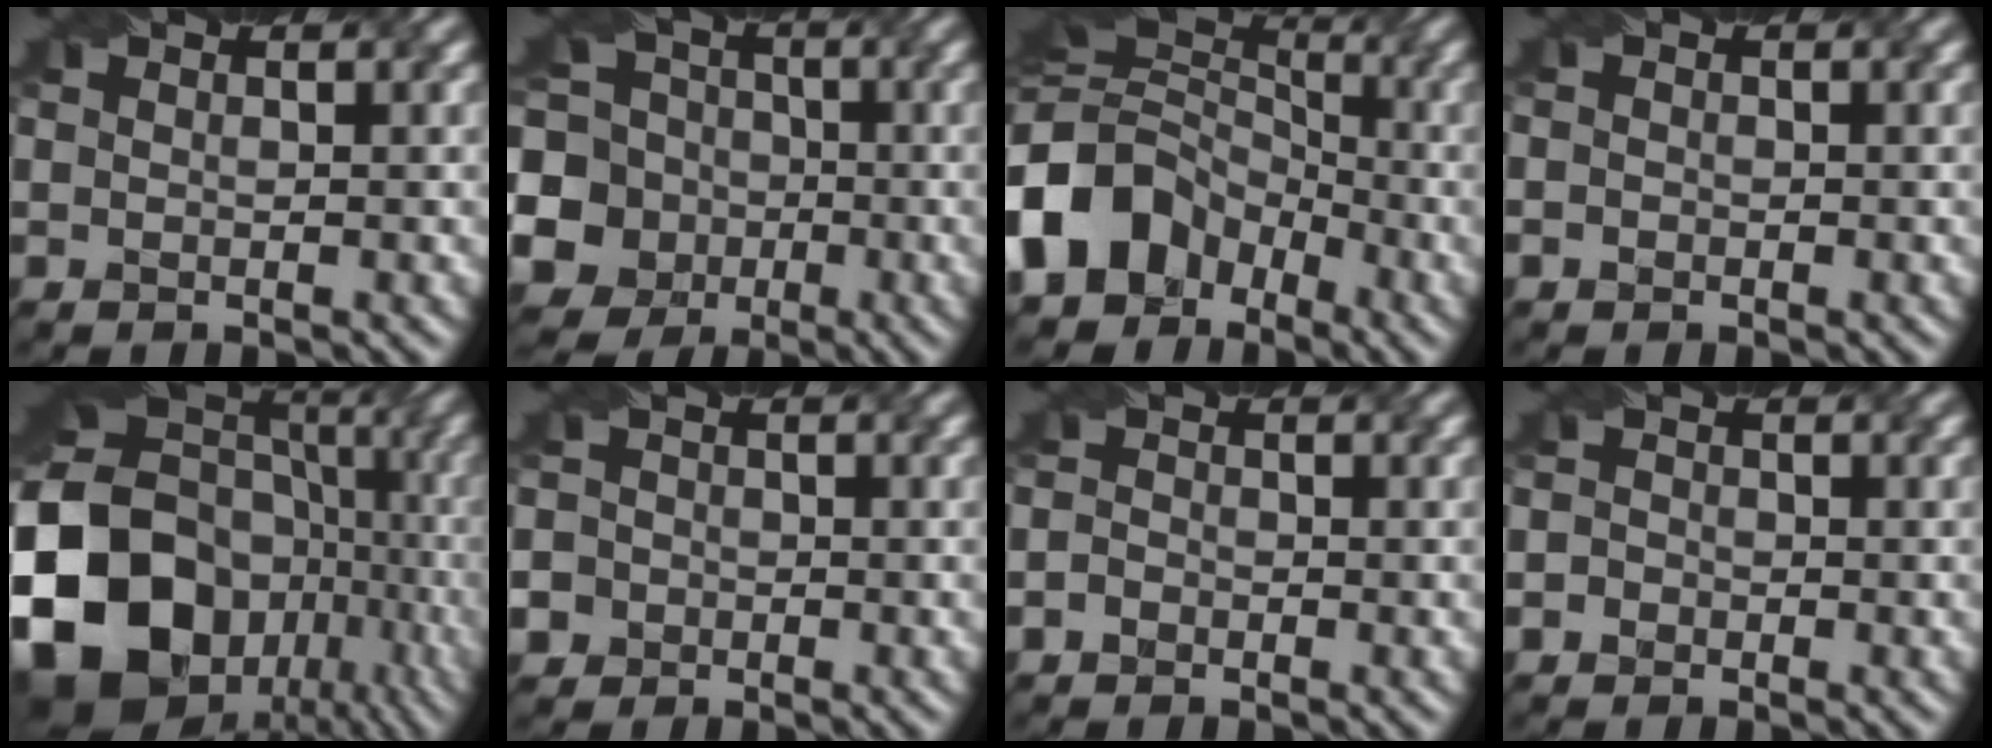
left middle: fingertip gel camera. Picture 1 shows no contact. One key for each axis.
{"total": 12.2, "fx": -2.9, "fy": 11.0, "fz": 4.4, "tx": -0.113, "ty": 0.000, "tz": -0.071}
{"total": 10.9, "fx": -4.5, "fy": 8.9, "fz": 4.4, "tx": -0.102, "ty": 0.002, "tz": -0.097}
{"total": 1.3, "fx": -0.1, "fy": 1.1, "fz": 0.6, "tx": 0.004, "ty": 0.021, "tz": -0.017}
{"total": 19.5, "fx": -4.9, "fy": 16.1, "fz": 10.0, "tx": -0.210, "ty": -0.006, "tz": -0.088}
{"total": 5.7, "fx": -1.9, "fy": 5.2, "fz": 1.5, "tx": -0.034, "ty": 0.023, "tz": -0.062}
{"total": 1.6, "fx": -0.7, "fy": 1.3, "fz": 0.6, "tx": 0.006, "ty": 0.020, "tz": -0.025}
{"total": 1.7, "fx": -0.4, "fy": 1.5, "fz": 0.7, "tx": 0.014, "ty": 0.024, "tz": -0.026}